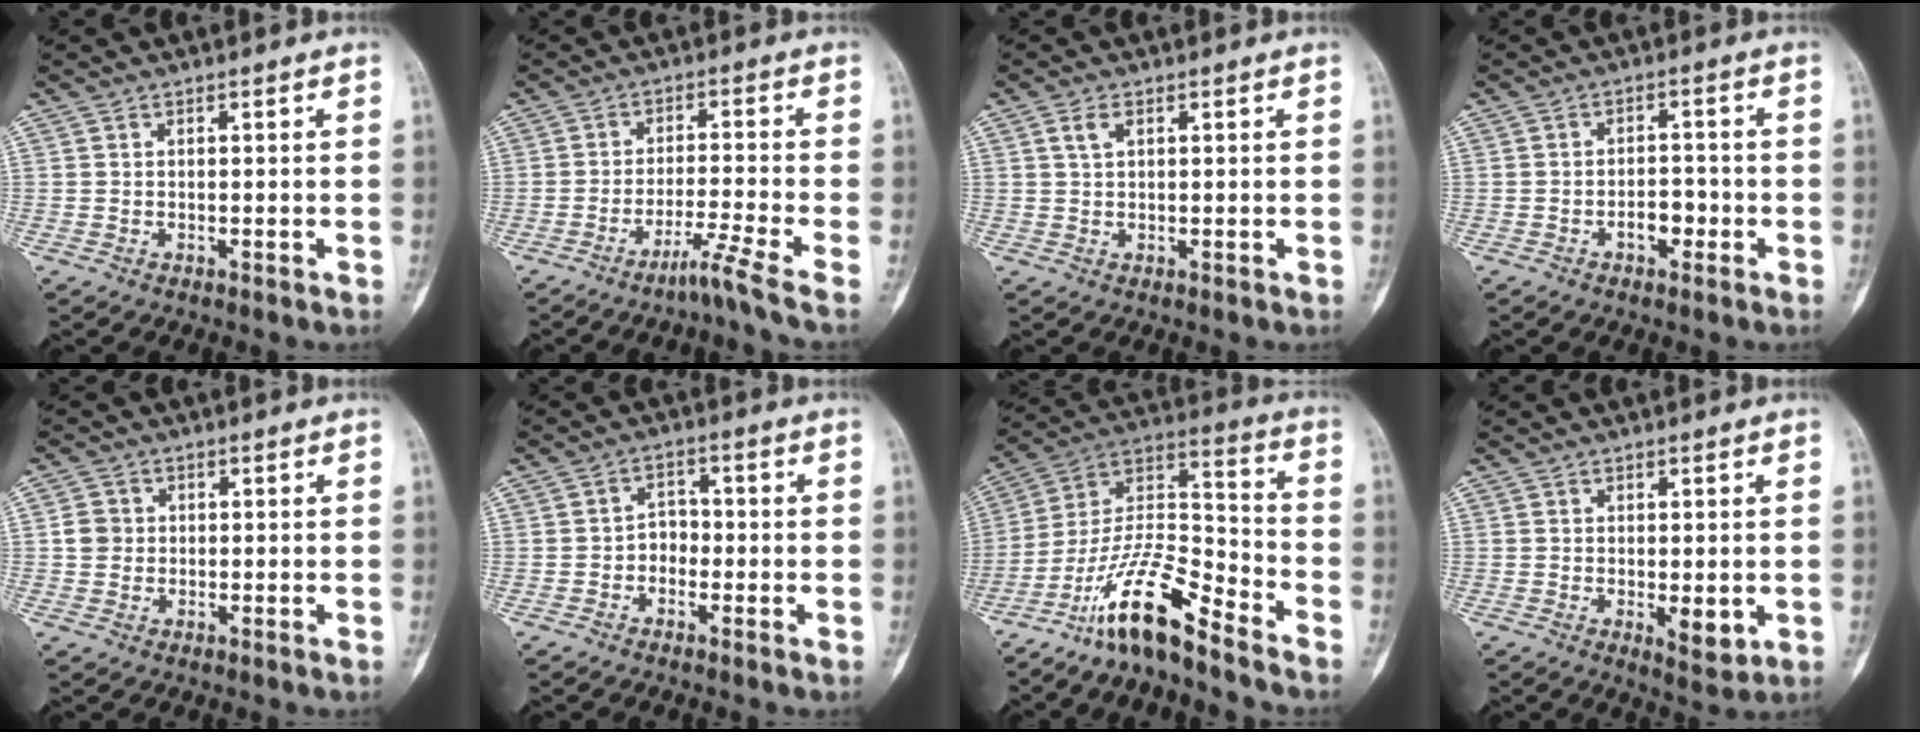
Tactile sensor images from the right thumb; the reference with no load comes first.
{"total": 5.9, "force": [-4.2, -2.0, 3.7], "torque": [-0.084, 0.014, -0.083]}
{"total": 2.3, "force": [0.9, 1.2, 1.7], "torque": [-0.035, 0.005, 0.020]}
{"total": 3.7, "force": [-1.6, 2.1, 2.5], "torque": [-0.026, 0.017, -0.024]}
{"total": 2.9, "force": [-0.1, 2.7, 1.1], "torque": [-0.010, 0.008, -0.006]}
{"total": 3.3, "force": [-1.2, 2.6, 1.7], "torque": [-0.004, 0.018, -0.030]}
{"total": 15.0, "force": [-11.2, 3.2, 9.4], "torque": [-0.181, 0.093, -0.210]}
{"total": 4.3, "force": [-0.6, 1.7, 3.8], "torque": [-0.050, -0.011, -0.001]}